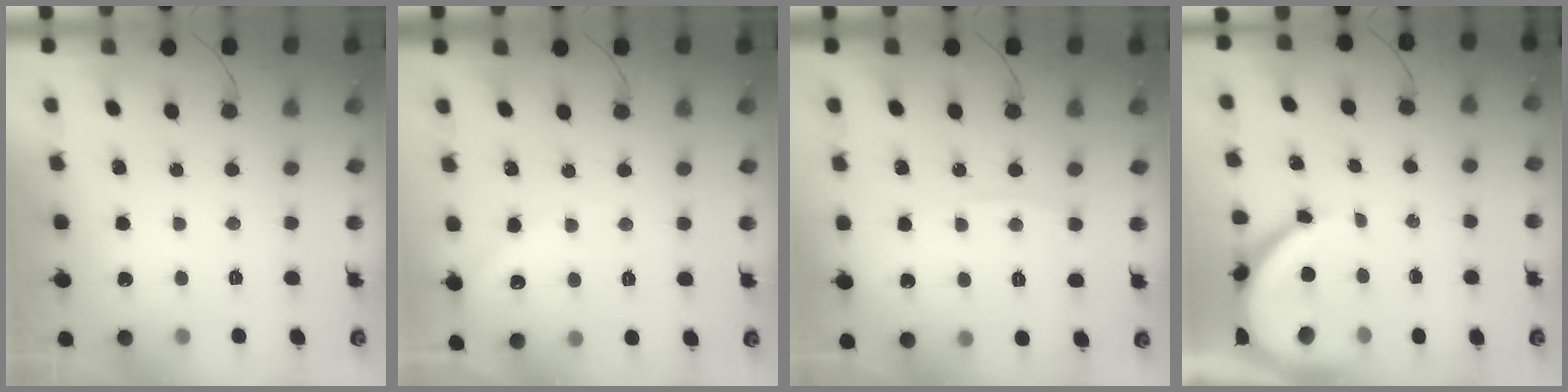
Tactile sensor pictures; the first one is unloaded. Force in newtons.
{"total": 2.2, "press": 2.2, "slide": 0.4}
{"total": 4.5, "press": 4.5, "slide": 0.6}
{"total": 9.7, "press": 9.6, "slide": 1.0}